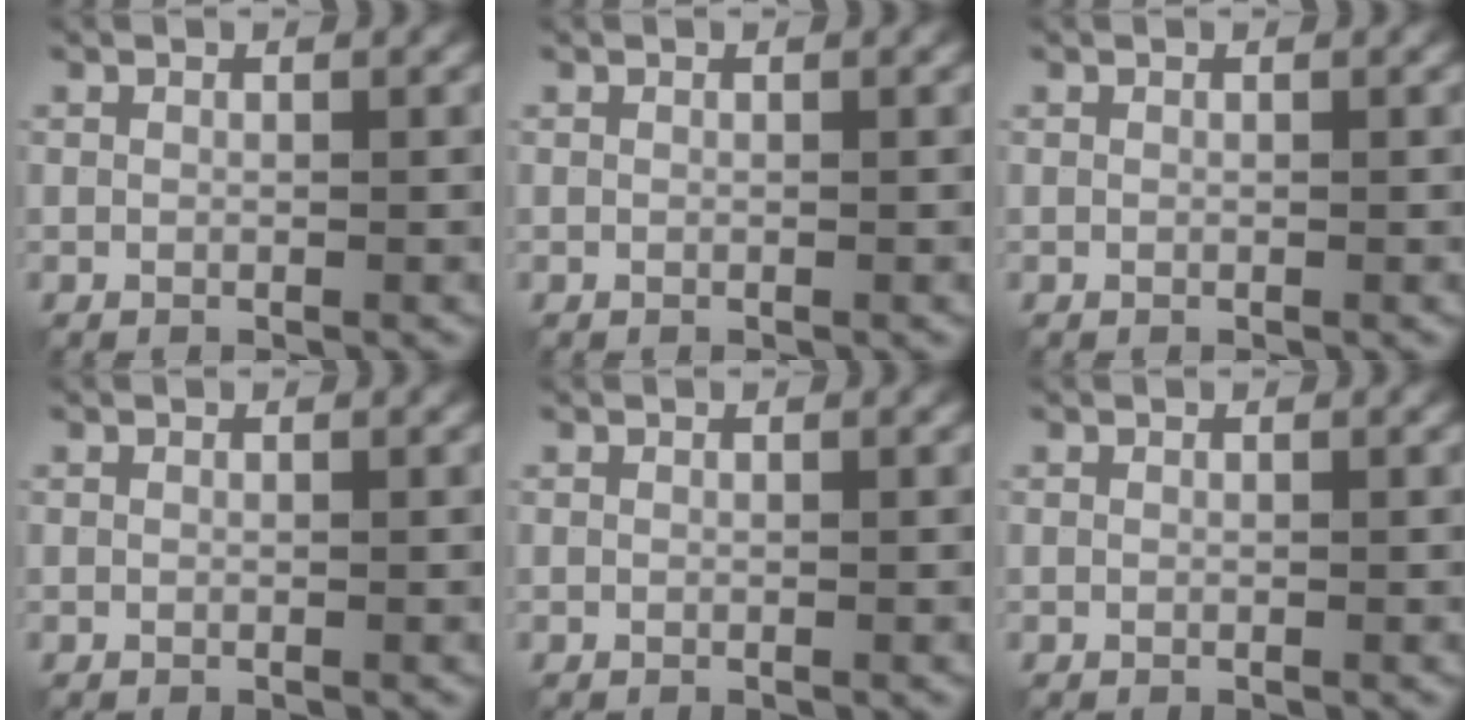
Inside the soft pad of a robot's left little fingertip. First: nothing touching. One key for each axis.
{"total": 0.0}
{"total": 0.0}
{"total": 0.0}
{"total": 0.0}
{"total": 0.0}